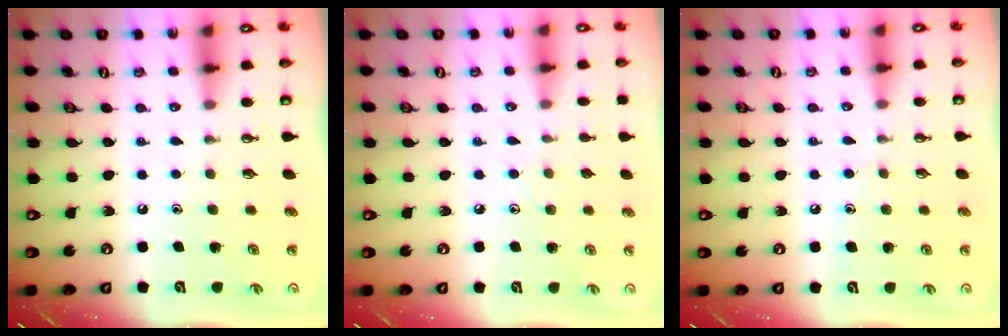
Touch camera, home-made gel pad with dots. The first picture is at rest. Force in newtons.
{"total": 5.7, "press": 5.7, "slide": 0.7}
{"total": 5.4, "press": 5.4, "slide": 0.6}